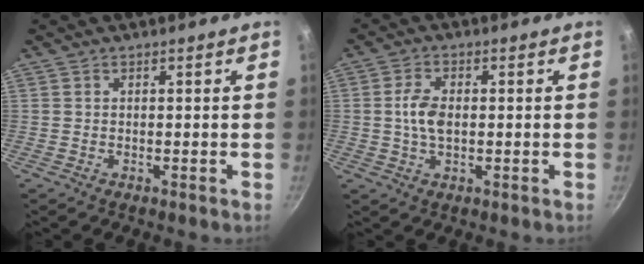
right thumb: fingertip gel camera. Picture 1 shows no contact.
{"total": 5.2, "force": [0.0, 3.0, 4.3], "torque": [-0.079, 0.008, -0.004]}